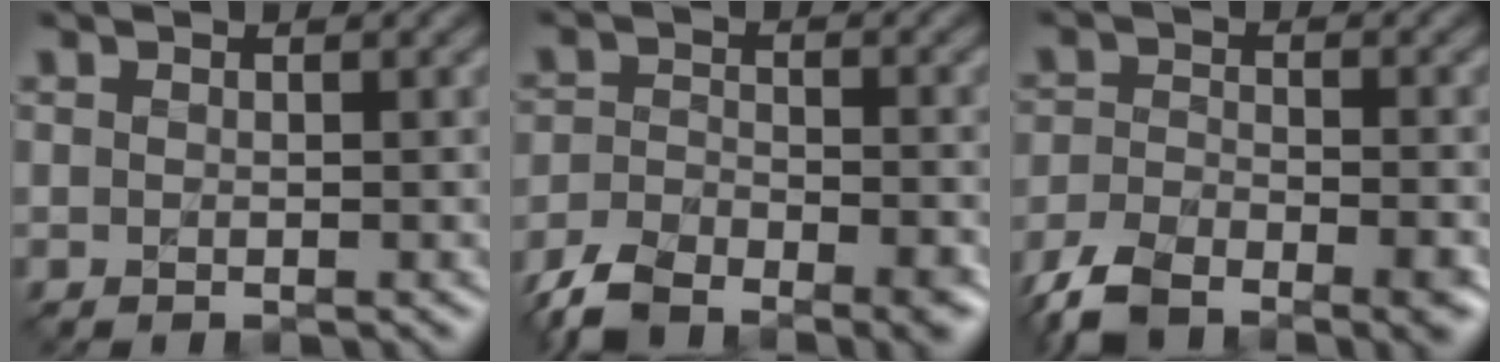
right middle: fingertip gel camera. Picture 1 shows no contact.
{"total": 7.9, "force": [-6.3, 2.8, 3.8], "torque": [-0.065, -0.022, -0.110]}
{"total": 7.8, "force": [-5.9, 2.9, 4.2], "torque": [-0.072, -0.028, -0.105]}